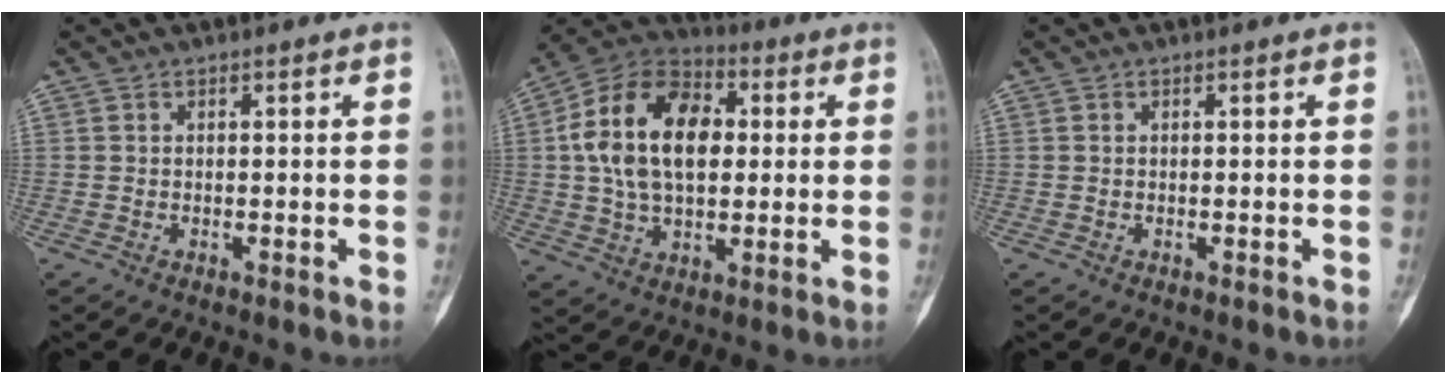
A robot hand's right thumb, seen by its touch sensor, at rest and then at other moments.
{"total": 18.9, "force": [2.7, 11.9, 14.4], "torque": [-0.236, 0.019, 0.042]}
{"total": 0.0}